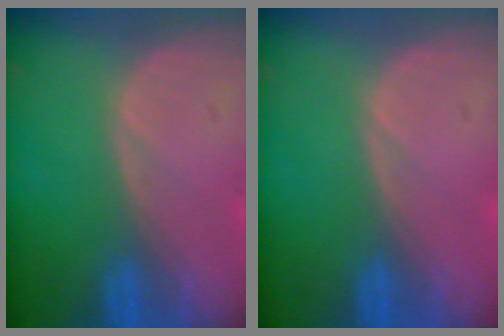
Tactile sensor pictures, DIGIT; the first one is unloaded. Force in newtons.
{"total": 0.0}